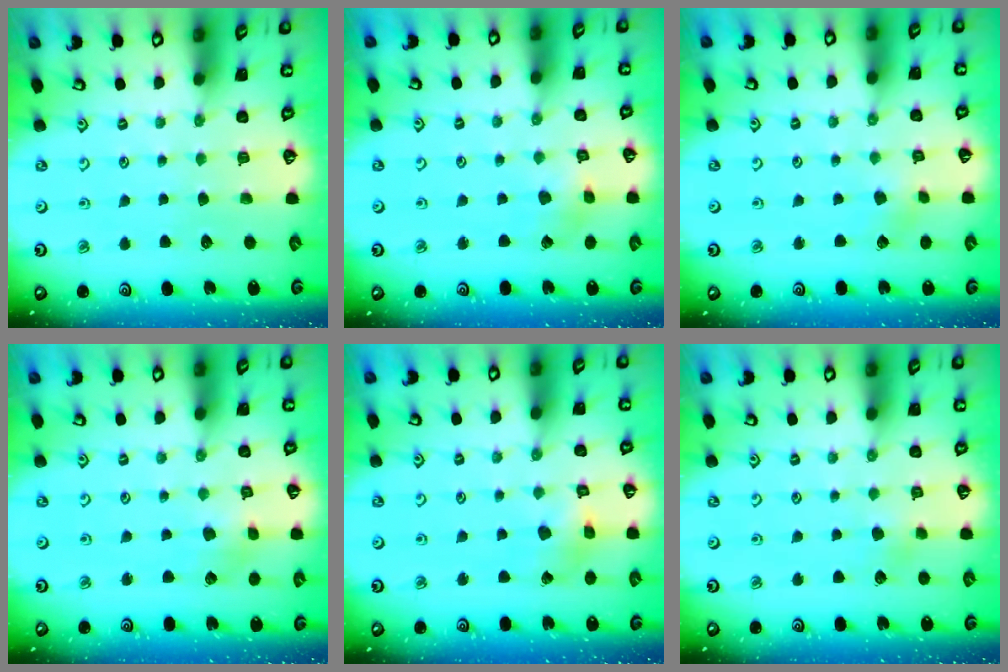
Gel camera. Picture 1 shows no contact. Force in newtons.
{"total": 1.7, "press": 1.7, "slide": 0.2}
{"total": 1.8, "press": 1.7, "slide": 0.6}
{"total": 2.9, "press": 2.9, "slide": 0.2}
{"total": 4.1, "press": 4.1, "slide": 0.5}
{"total": 3.8, "press": 3.7, "slide": 0.8}